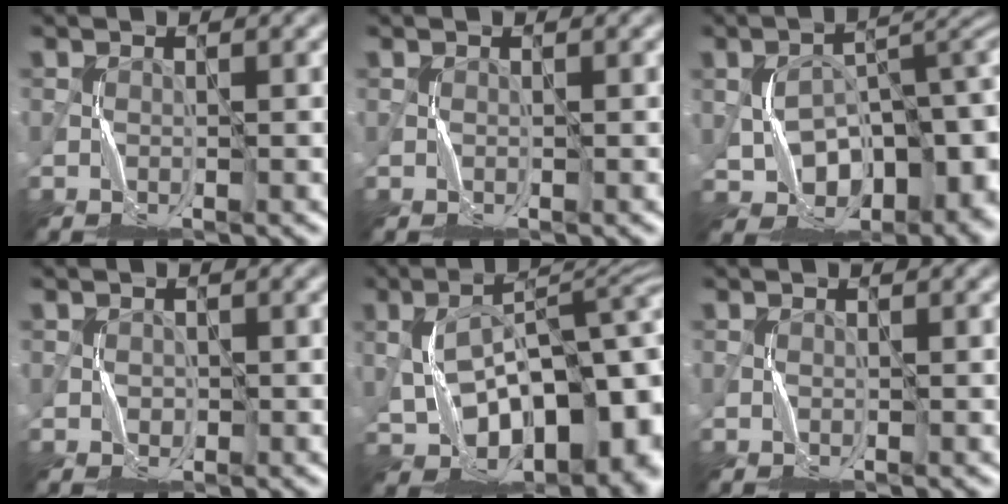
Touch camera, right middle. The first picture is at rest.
{"total": 0.0}
{"total": 11.6, "force": [-2.0, 7.1, 9.0], "torque": [-0.135, -0.010, -0.024]}
{"total": 0.8, "force": [0.0, 0.7, 0.1], "torque": [0.002, -0.002, -0.001]}
{"total": 14.5, "force": [-1.7, 7.3, 12.5], "torque": [-0.181, 0.004, -0.018]}
{"total": 0.0}